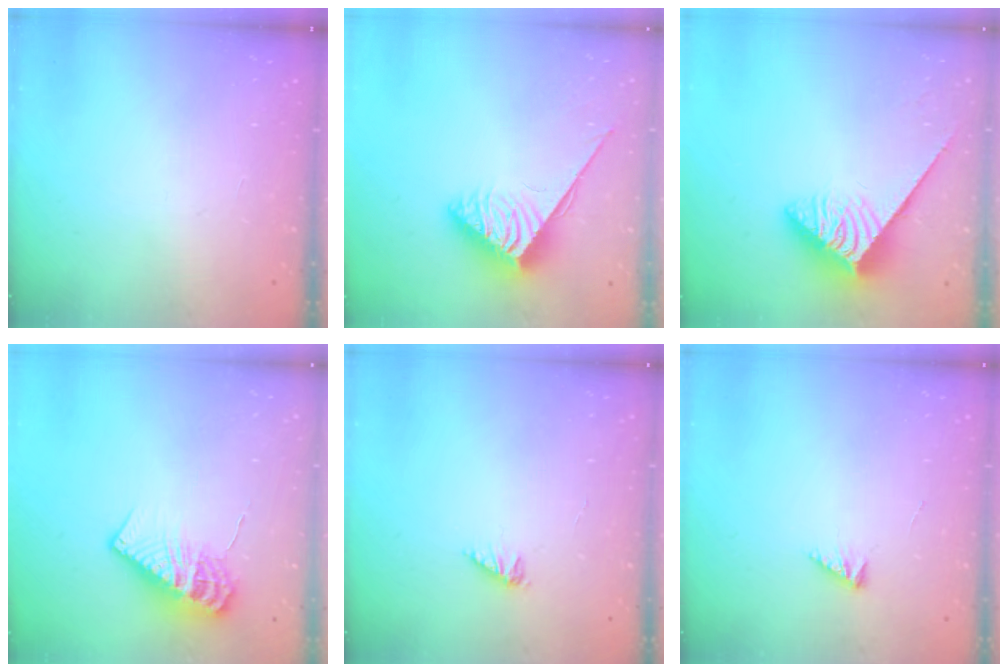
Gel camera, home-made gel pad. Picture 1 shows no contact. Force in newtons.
{"total": 3.9, "press": 3.9, "slide": 0.5}
{"total": 3.8, "press": 3.8, "slide": 0.6}
{"total": 12.0, "press": 11.9, "slide": 1.0}
{"total": 2.1, "press": 2.1, "slide": 0.3}
{"total": 2.7, "press": 2.7, "slide": 0.6}